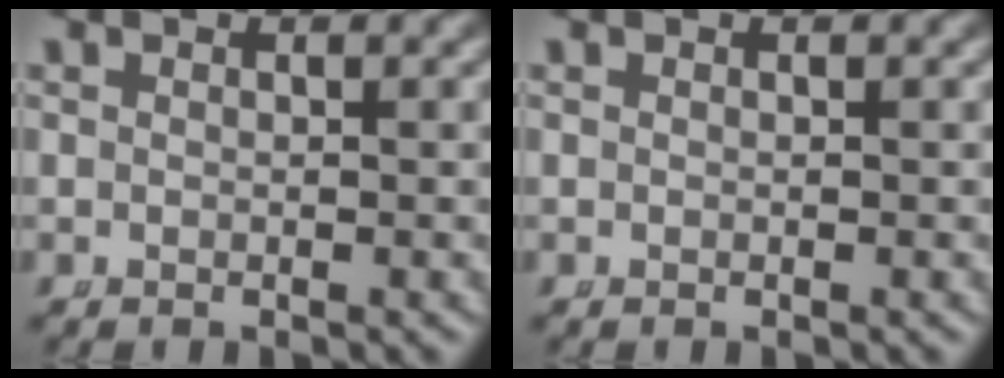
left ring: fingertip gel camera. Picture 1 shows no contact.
{"total": 0.0}